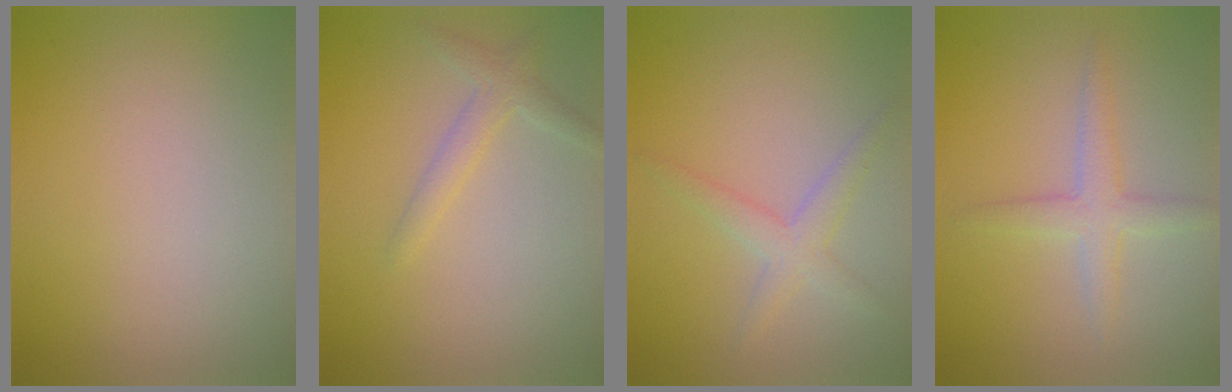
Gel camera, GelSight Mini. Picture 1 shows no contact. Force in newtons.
{"total": 1.9, "press": 1.9, "slide": 0.1}
{"total": 2.4, "press": 2.4, "slide": 0.1}
{"total": 2.7, "press": 2.7, "slide": 0.1}